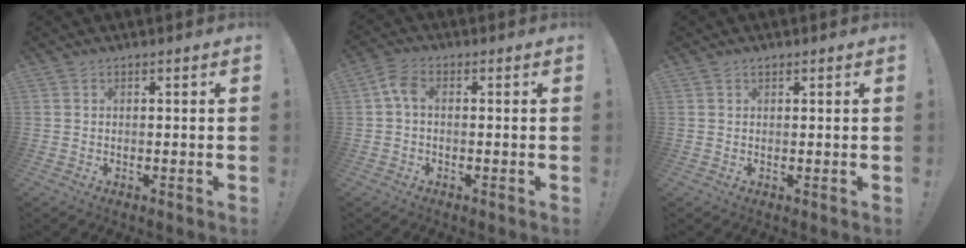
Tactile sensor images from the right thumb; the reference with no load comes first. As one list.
[{"total": 4.2, "force": [0.1, 2.2, 3.5], "torque": [-0.072, 0.008, 0.002]}, {"total": 0.6, "force": [0.4, 0.3, 0.2], "torque": [-0.003, 0.000, 0.008]}]